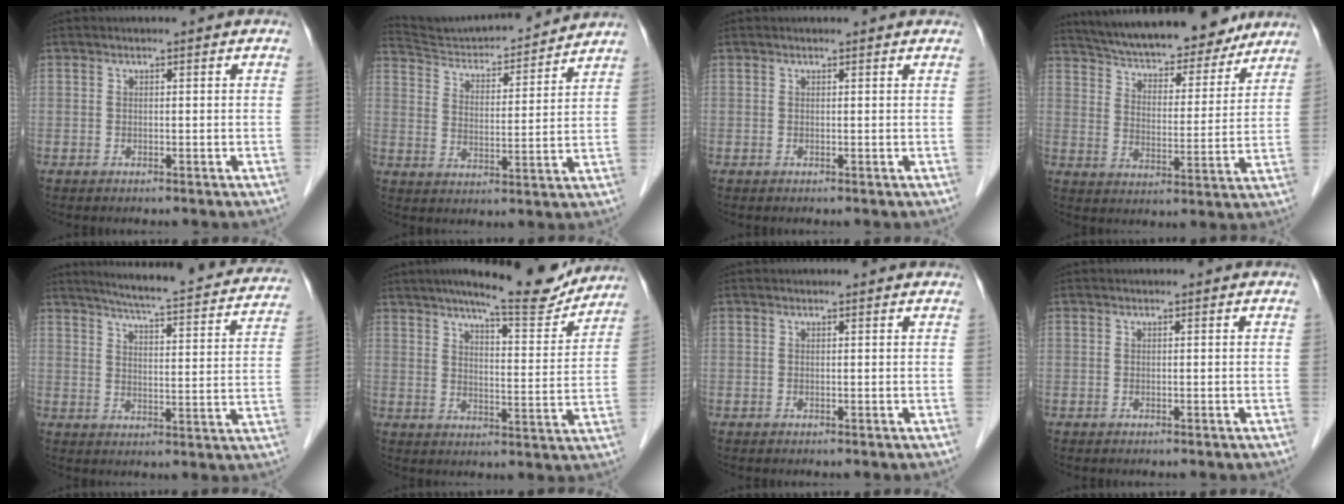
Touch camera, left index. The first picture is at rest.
{"total": 15.9, "force": [15.3, 1.4, 3.9], "torque": [-0.067, 0.005, 0.234]}
{"total": 1.3, "force": [1.3, 0.1, 0.1], "torque": [-0.012, 0.006, 0.011]}
{"total": 21.8, "force": [19.5, 5.8, 7.9], "torque": [-0.130, 0.010, 0.276]}
{"total": 22.9, "force": [20.8, 2.3, 9.2], "torque": [-0.131, -0.032, 0.253]}
{"total": 13.8, "force": [12.2, 1.7, 6.1], "torque": [-0.084, -0.012, 0.164]}
{"total": 1.0, "force": [1.0, 0.1, 0.1], "torque": [-0.010, 0.005, 0.009]}
{"total": 0.0}